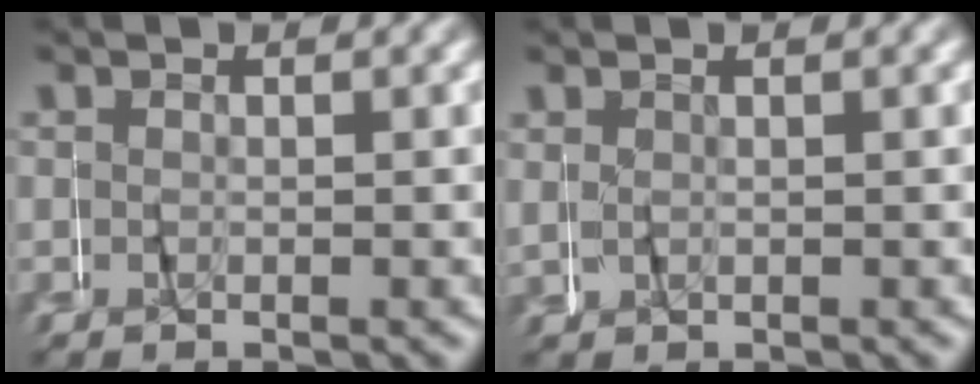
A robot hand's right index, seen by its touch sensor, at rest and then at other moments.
{"total": 0.7, "force": [0.7, 0.2, 0.0], "torque": [0.000, 0.005, 0.013]}